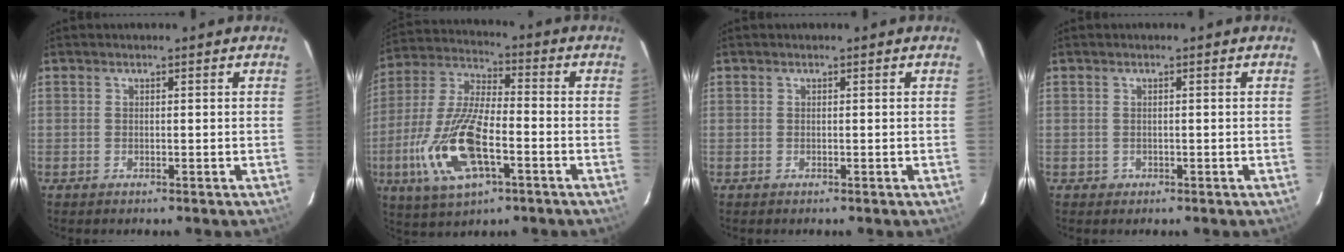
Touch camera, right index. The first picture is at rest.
{"total": 17.6, "force": [-6.1, 6.8, 15.1], "torque": [-0.332, -0.012, -0.115]}
{"total": 0.0}
{"total": 0.8, "force": [-0.2, 0.8, 0.1], "torque": [0.002, 0.002, 0.001]}